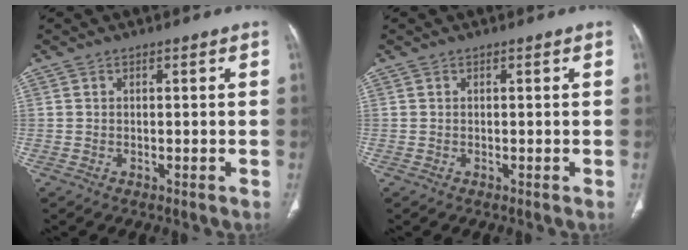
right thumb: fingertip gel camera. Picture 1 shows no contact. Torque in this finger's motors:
{"motor_torque": [-0.20, 0.20, -0.02, -0.01, 0.00]}